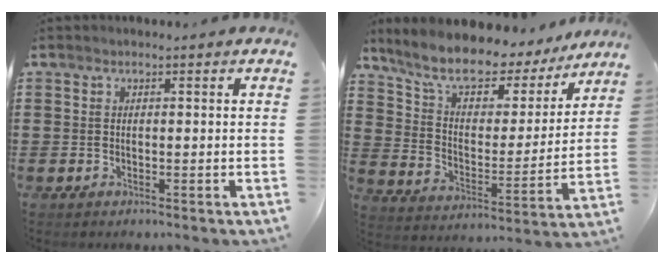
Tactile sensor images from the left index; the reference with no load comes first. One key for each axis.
{"total": 8.9, "fx": 7.8, "fy": 2.6, "fz": 3.4, "tx": -0.097, "ty": -0.053, "tz": 0.131}